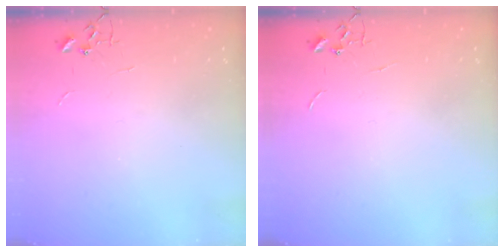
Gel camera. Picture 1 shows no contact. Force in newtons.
{"total": 0.0}